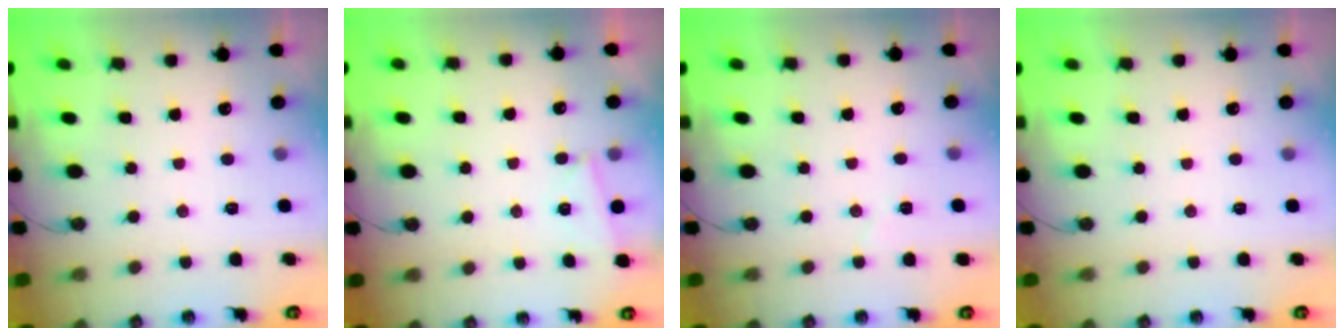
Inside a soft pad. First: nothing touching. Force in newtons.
{"total": 1.6, "press": 1.6, "slide": 0.3}
{"total": 2.9, "press": 2.4, "slide": 1.7}
{"total": 0.0}